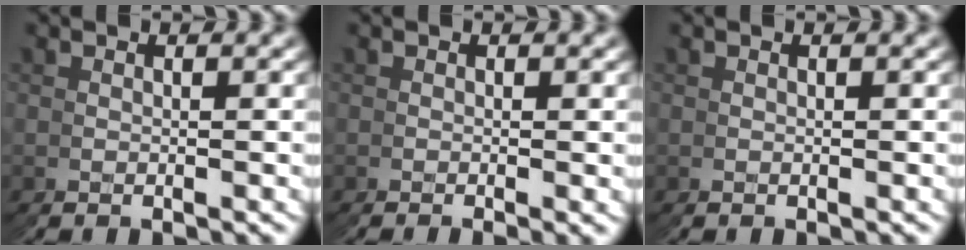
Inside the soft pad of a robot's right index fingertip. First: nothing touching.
{"total": 0.9, "force": [-0.1, -0.9, -0.1], "torque": [0.002, 0.007, -0.006]}
{"total": 0.0}